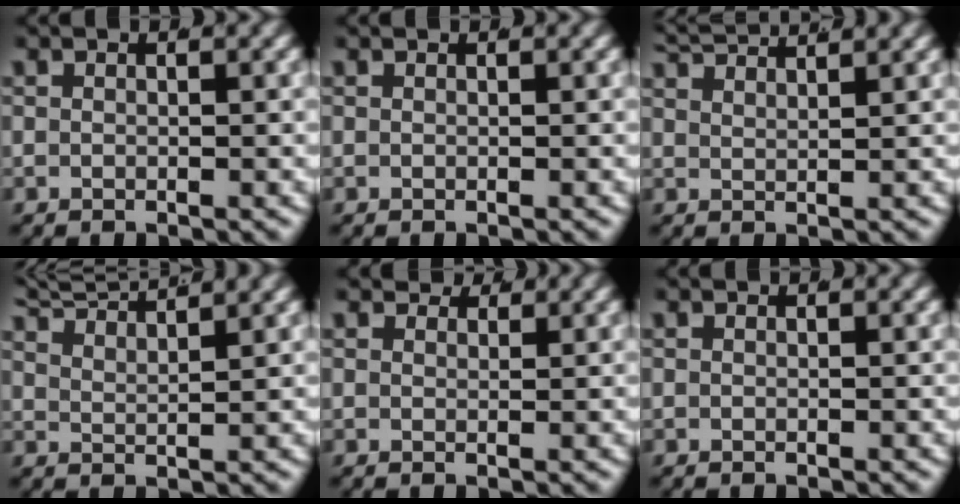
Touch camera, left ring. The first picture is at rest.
{"total": 0.0}
{"total": 3.8, "force": [3.6, -0.1, 1.0], "torque": [-0.020, 0.002, 0.067]}
{"total": 6.0, "force": [5.5, 1.1, 2.2], "torque": [-0.043, 0.011, 0.093]}
{"total": 1.7, "force": [1.6, 0.1, 0.4], "torque": [0.002, -0.007, 0.030]}
{"total": 0.0}